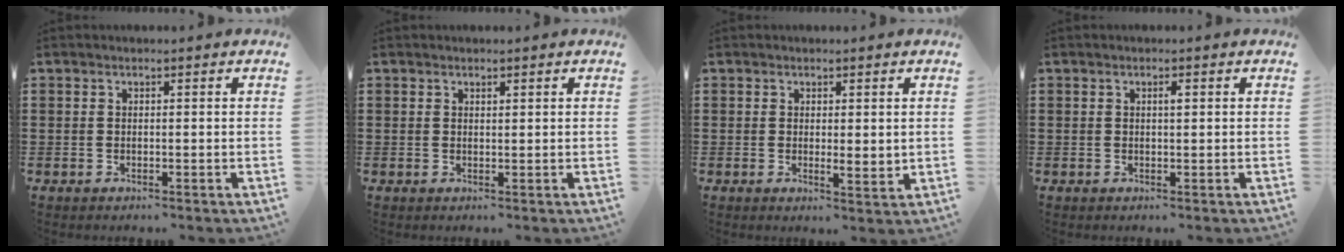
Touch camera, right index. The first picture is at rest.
{"total": 0.6, "force": [0.5, 0.3, 0.2], "torque": [-0.004, 0.001, 0.009]}
{"total": 2.1, "force": [0.4, 0.6, 2.0], "torque": [-0.039, 0.000, 0.007]}
{"total": 1.0, "force": [0.2, 0.2, 0.9], "torque": [-0.019, 0.001, 0.004]}